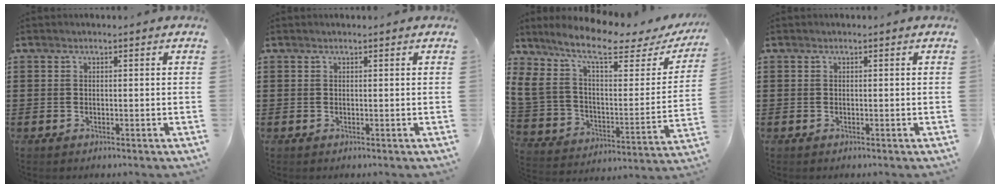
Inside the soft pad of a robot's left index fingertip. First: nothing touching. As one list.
[{"total": 0.0}, {"total": 10.8, "force": [7.2, 3.8, 7.2], "torque": [-0.174, -0.038, 0.124]}, {"total": 0.0}]